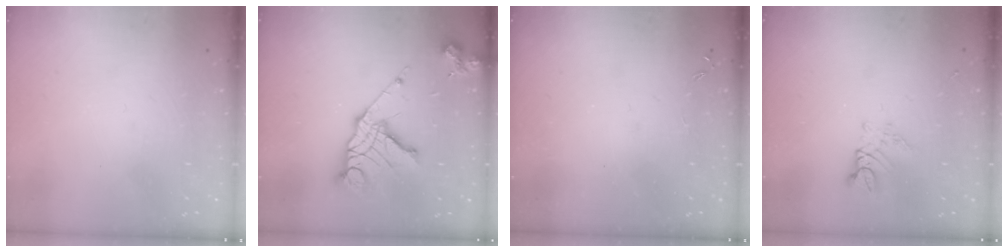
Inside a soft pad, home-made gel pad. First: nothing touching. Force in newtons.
{"total": 16.2, "press": 16.1, "slide": 1.9}
{"total": 0.0}
{"total": 3.6, "press": 3.6, "slide": 0.1}